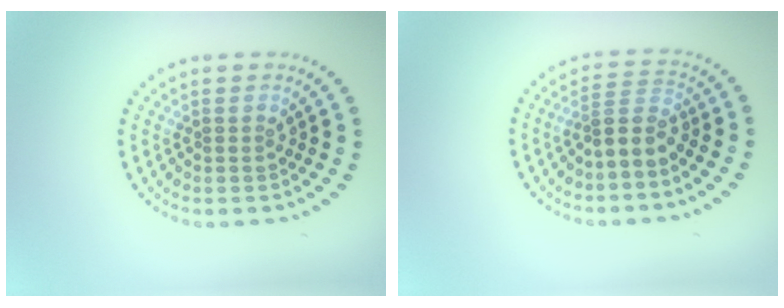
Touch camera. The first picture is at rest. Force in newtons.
{"total": 2.6, "press": 2.0, "slide": 1.6}